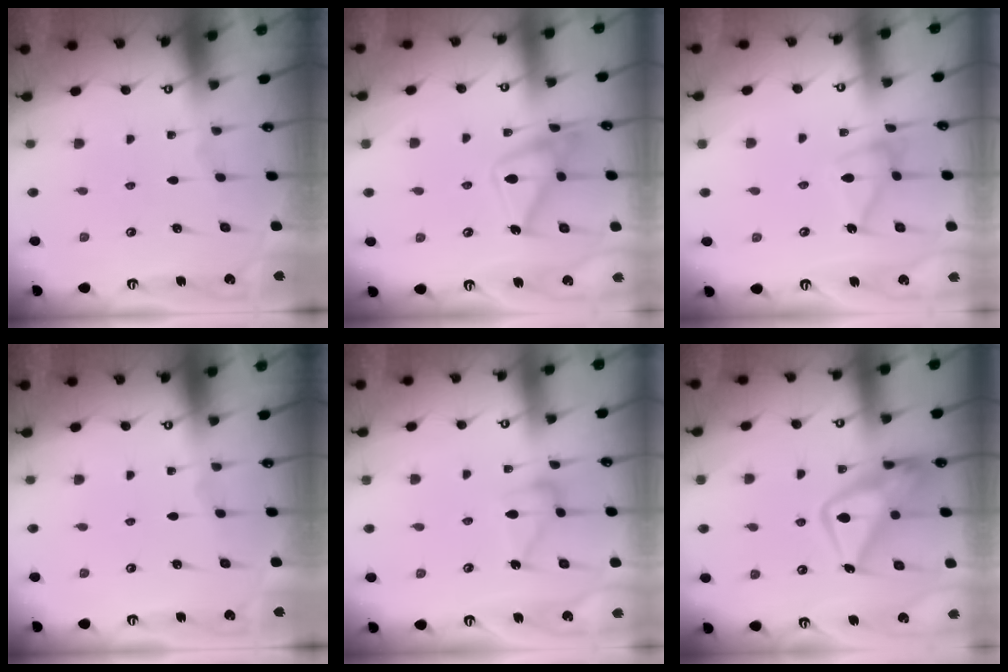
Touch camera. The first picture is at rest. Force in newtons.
{"total": 14.8, "press": 14.7, "slide": 1.1}
{"total": 12.3, "press": 12.3, "slide": 0.4}
{"total": 0.0}
{"total": 10.5, "press": 10.5, "slide": 0.5}
{"total": 16.4, "press": 16.3, "slide": 1.6}